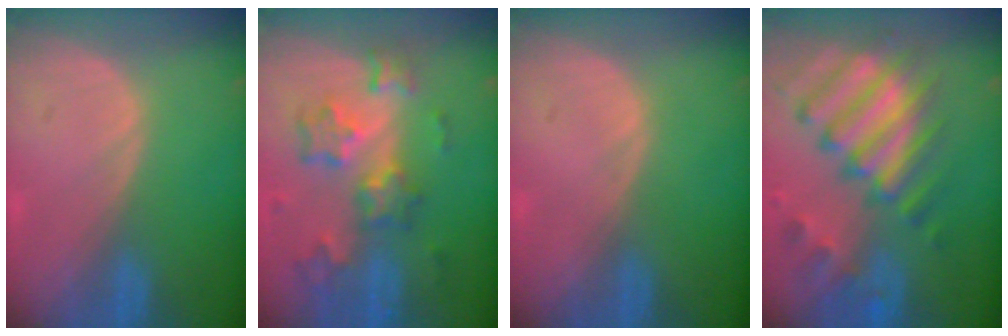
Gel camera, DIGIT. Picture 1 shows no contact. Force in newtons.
{"total": 8.7, "press": 7.7, "slide": 4.1}
{"total": 0.0}
{"total": 12.2, "press": 10.5, "slide": 6.1}